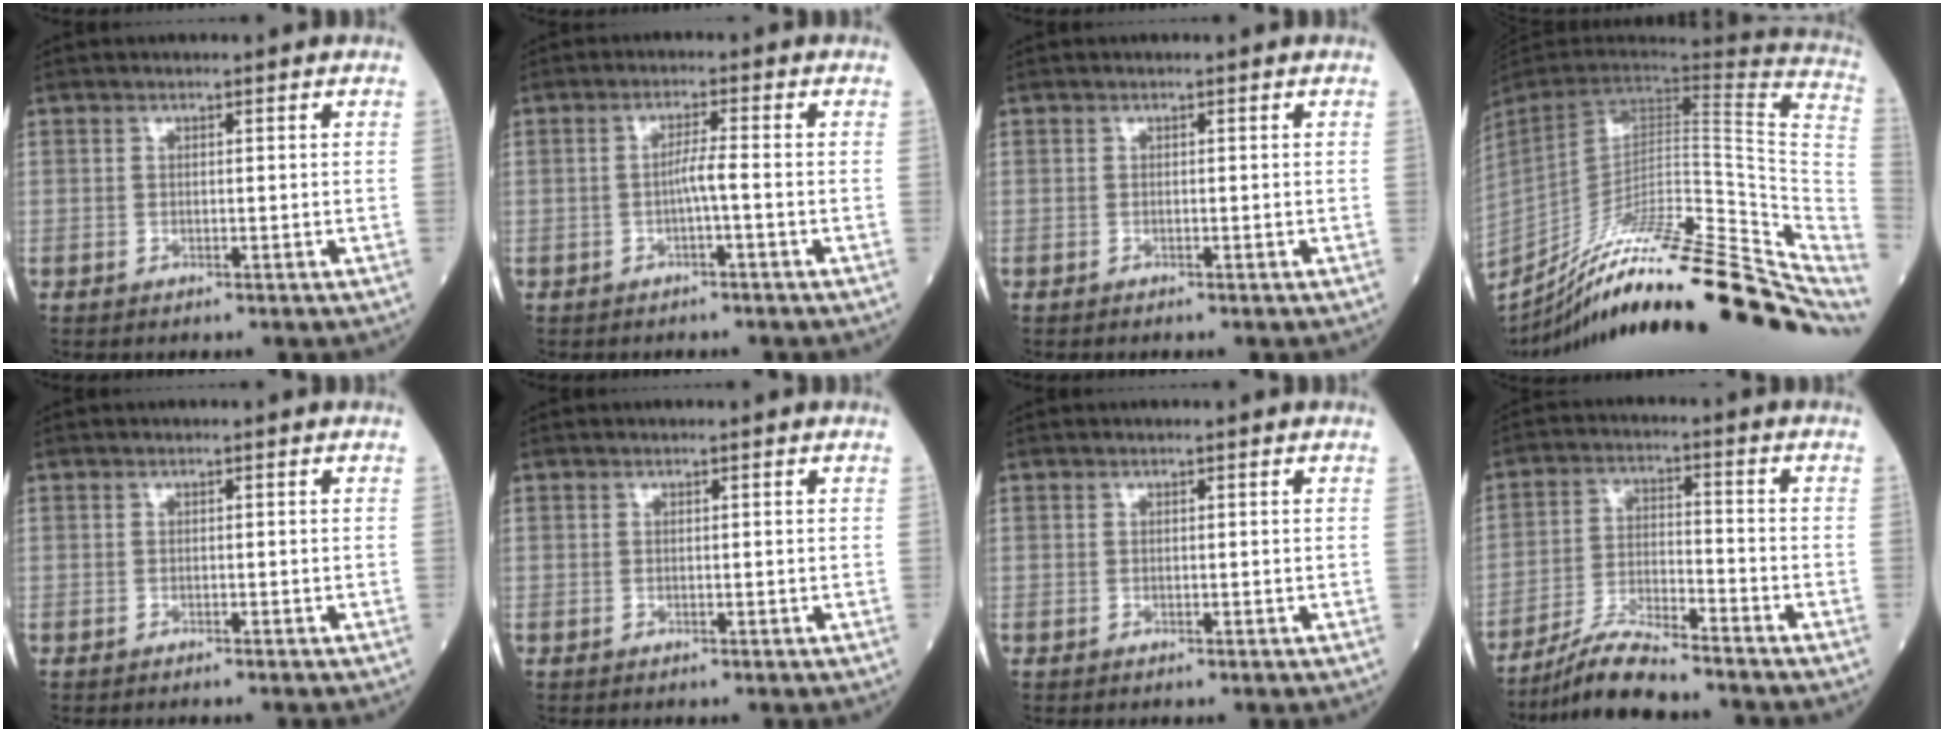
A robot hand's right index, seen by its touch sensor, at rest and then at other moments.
{"total": 2.4, "force": [-0.7, -0.4, 2.3], "torque": [-0.040, 0.001, -0.013]}
{"total": 0.0}
{"total": 34.1, "force": [-24.8, 6.0, 22.5], "torque": [-0.258, -0.026, -0.357]}
{"total": 1.2, "force": [-1.0, -0.1, 0.6], "torque": [-0.010, 0.000, -0.011]}
{"total": 0.0}
{"total": 0.0}
{"total": 8.8, "force": [-7.9, 0.4, 3.8], "torque": [-0.076, -0.013, -0.144]}